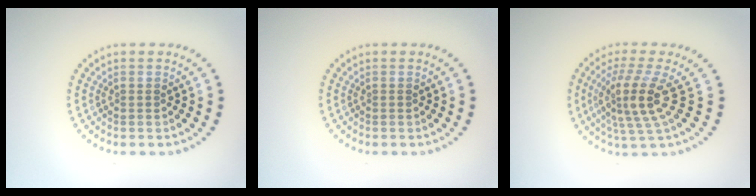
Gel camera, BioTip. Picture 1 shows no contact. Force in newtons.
{"total": 0.0}
{"total": 4.4, "press": 3.4, "slide": 2.9}